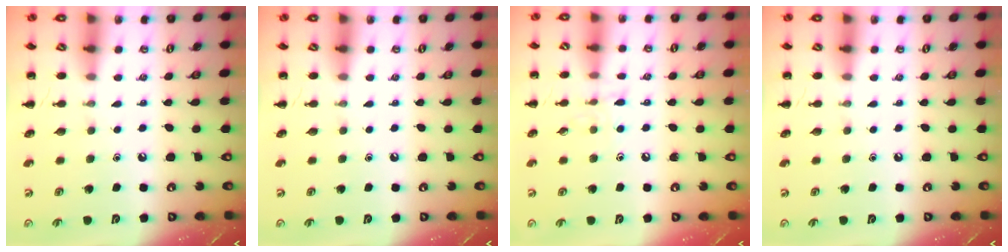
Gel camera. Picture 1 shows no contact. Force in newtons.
{"total": 0.0}
{"total": 6.1, "press": 5.7, "slide": 2.1}
{"total": 0.0}